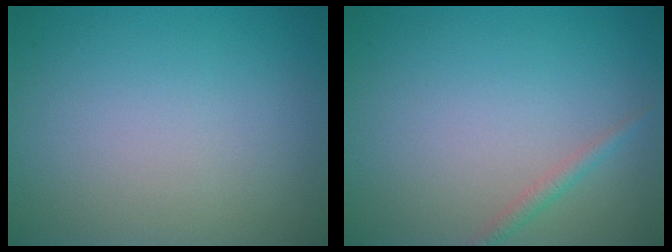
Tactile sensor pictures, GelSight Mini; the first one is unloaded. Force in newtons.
{"total": 1.2, "press": 1.2, "slide": 0.0}